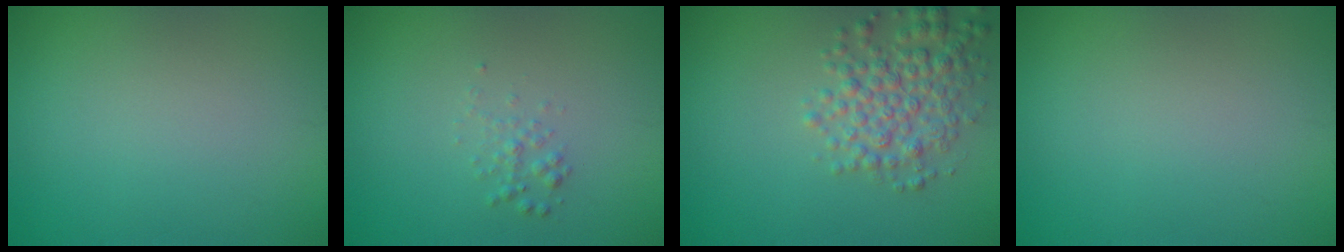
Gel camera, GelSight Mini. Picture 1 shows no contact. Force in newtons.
{"total": 1.0, "press": 1.0, "slide": 0.0}
{"total": 4.1, "press": 4.1, "slide": 0.1}
{"total": 0.0}